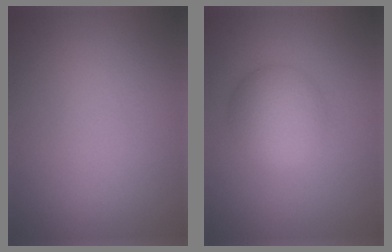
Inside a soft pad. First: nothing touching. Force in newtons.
{"total": 4.3, "press": 4.3, "slide": 0.0}